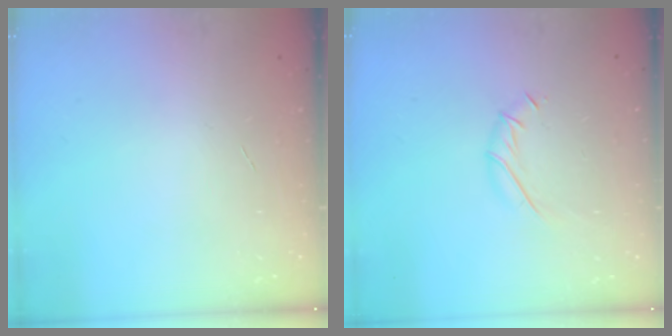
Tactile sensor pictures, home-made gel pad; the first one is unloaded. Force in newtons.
{"total": 6.0, "press": 6.0, "slide": 0.4}